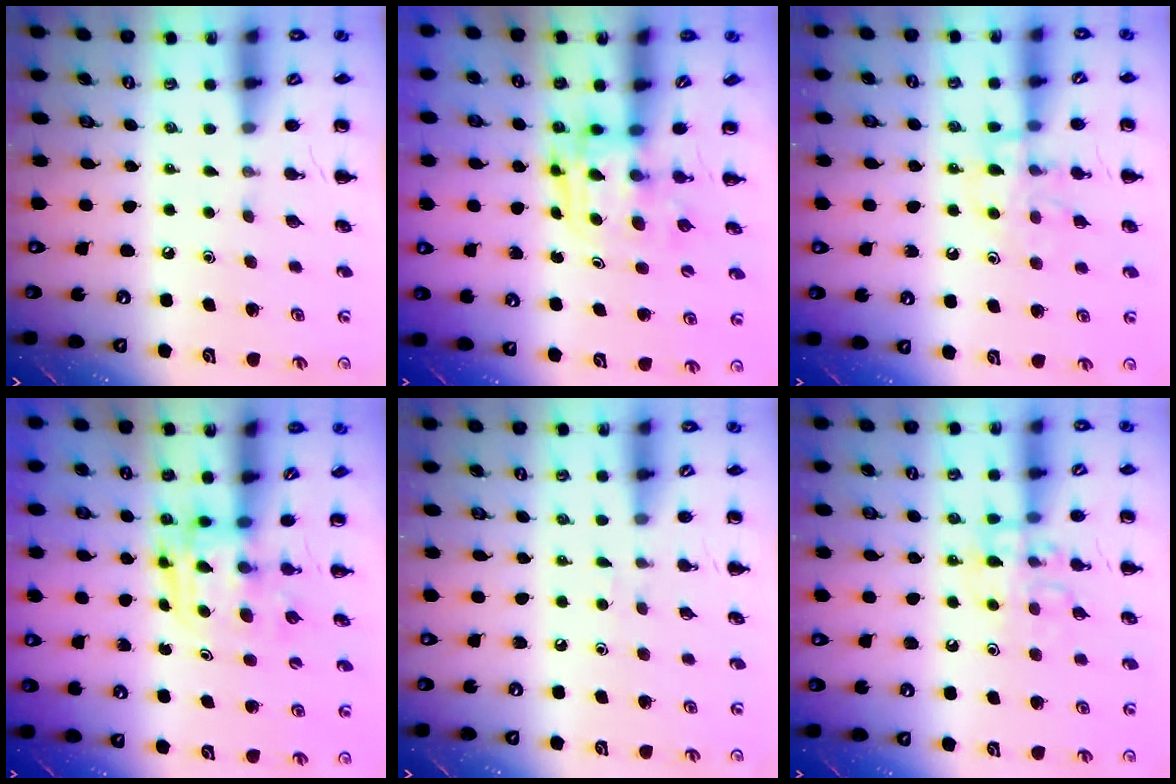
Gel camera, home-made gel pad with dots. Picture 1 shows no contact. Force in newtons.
{"total": 3.2, "press": 3.1, "slide": 0.5}
{"total": 11.5, "press": 11.5, "slide": 0.7}
{"total": 3.2, "press": 3.1, "slide": 0.5}
{"total": 2.9, "press": 2.8, "slide": 1.0}
{"total": 10.9, "press": 10.9, "slide": 0.8}